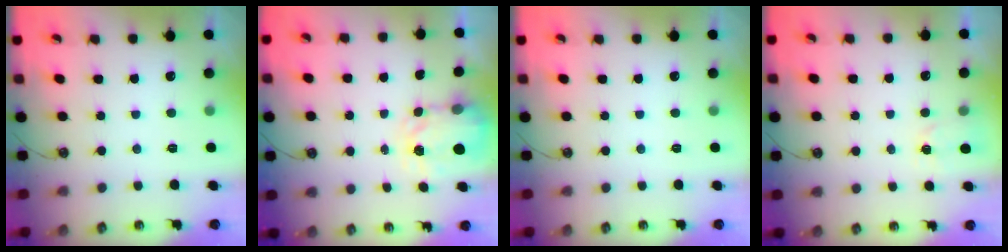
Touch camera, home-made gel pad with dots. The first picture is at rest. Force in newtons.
{"total": 3.8, "press": 3.8, "slide": 0.5}
{"total": 0.0}
{"total": 2.5, "press": 2.5, "slide": 0.4}